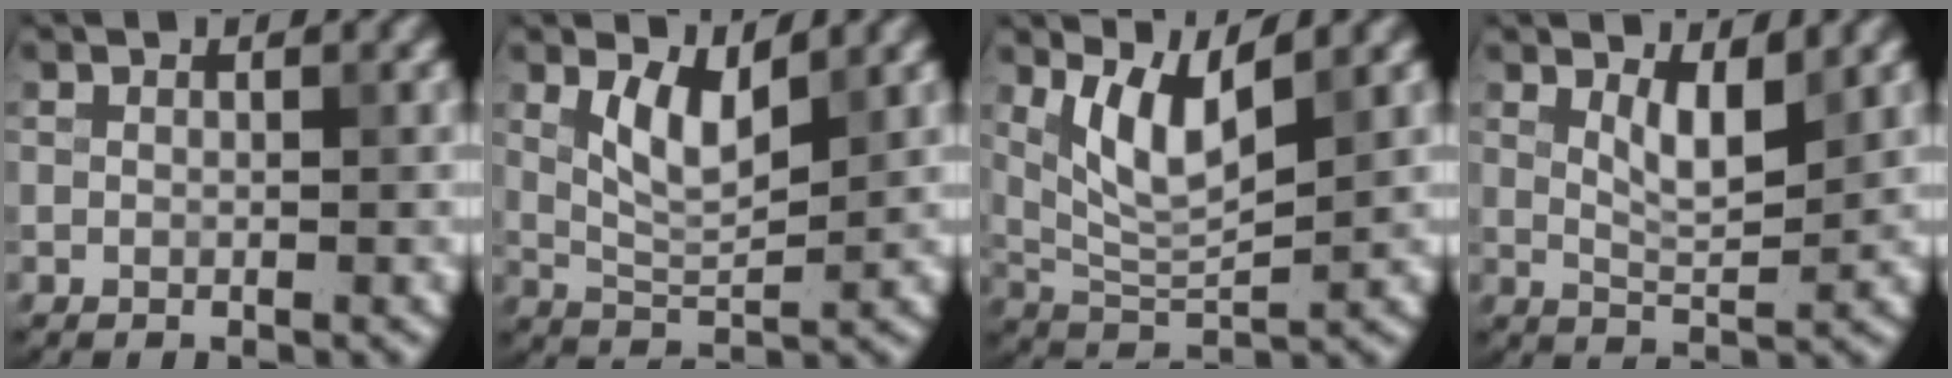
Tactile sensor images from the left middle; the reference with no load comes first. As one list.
[{"total": 3.8, "force": [1.7, 1.3, 3.2], "torque": [-0.069, -0.006, 0.036]}, {"total": 5.1, "force": [2.3, 1.5, 4.3], "torque": [-0.093, -0.011, 0.051]}, {"total": 3.0, "force": [1.5, 0.8, 2.4], "torque": [-0.047, -0.008, 0.030]}]